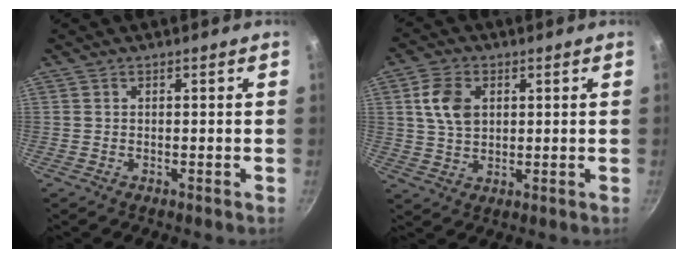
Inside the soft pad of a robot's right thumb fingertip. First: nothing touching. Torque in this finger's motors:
{"motor_torque": [0.24, 1.98, 0.88, -0.28, 0.06]}